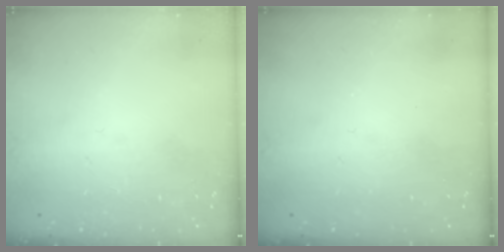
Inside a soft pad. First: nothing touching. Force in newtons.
{"total": 0.0}